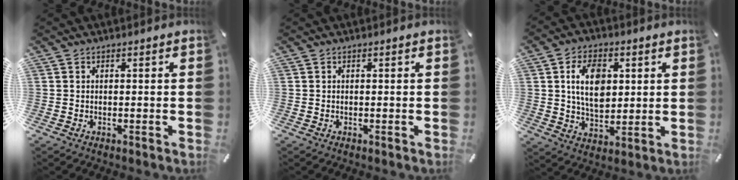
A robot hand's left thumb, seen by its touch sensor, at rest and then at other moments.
{"total": 0.0}
{"total": 11.1, "force": [2.6, 7.3, 7.9], "torque": [-0.142, 0.003, 0.043]}